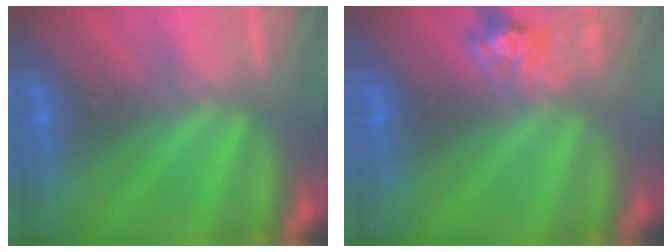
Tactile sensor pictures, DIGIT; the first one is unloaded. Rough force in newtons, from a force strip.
{"total": 2.4}